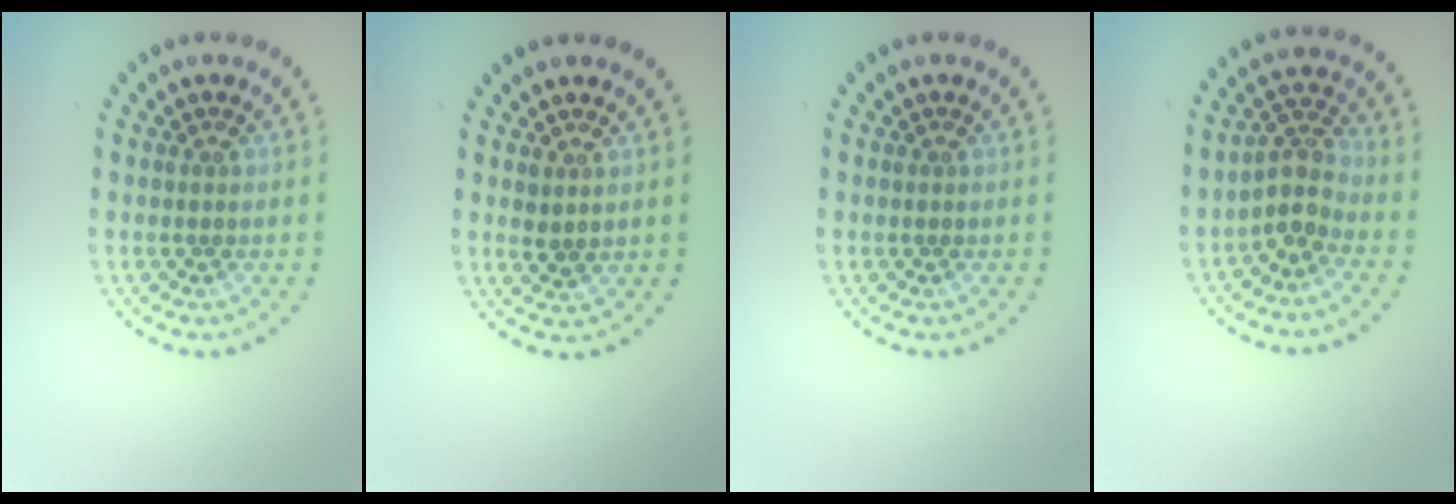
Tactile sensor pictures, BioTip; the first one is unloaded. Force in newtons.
{"total": 1.0, "press": 0.9, "slide": 0.3}
{"total": 0.0}
{"total": 2.9, "press": 2.2, "slide": 1.9}